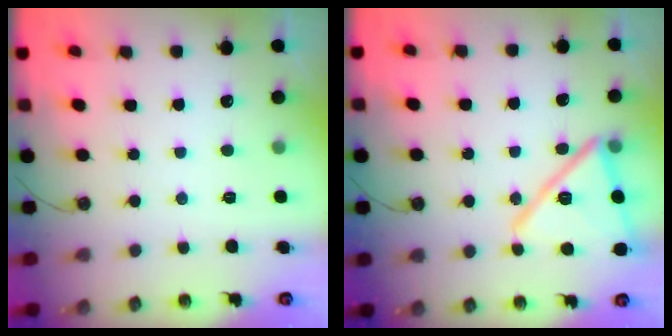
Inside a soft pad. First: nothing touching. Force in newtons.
{"total": 17.6, "press": 17.6, "slide": 1.1}